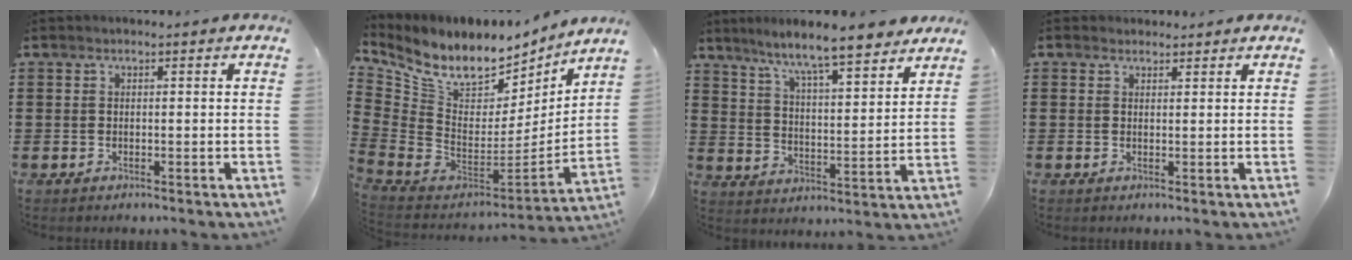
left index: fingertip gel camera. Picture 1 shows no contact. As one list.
[{"total": 9.4, "force": [6.5, 4.9, 4.8], "torque": [-0.128, -0.057, 0.114]}, {"total": 7.7, "force": [7.0, 0.3, 3.3], "torque": [-0.093, -0.040, 0.118]}, {"total": 1.1, "force": [0.8, 0.7, -0.3], "torque": [0.002, 0.004, 0.017]}]